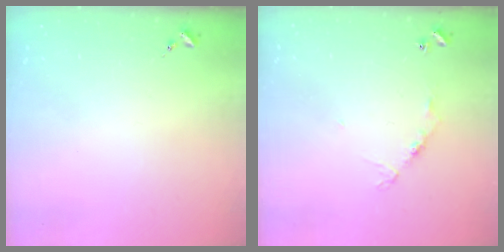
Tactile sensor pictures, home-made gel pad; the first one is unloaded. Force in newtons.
{"total": 6.1, "press": 6.1, "slide": 0.5}